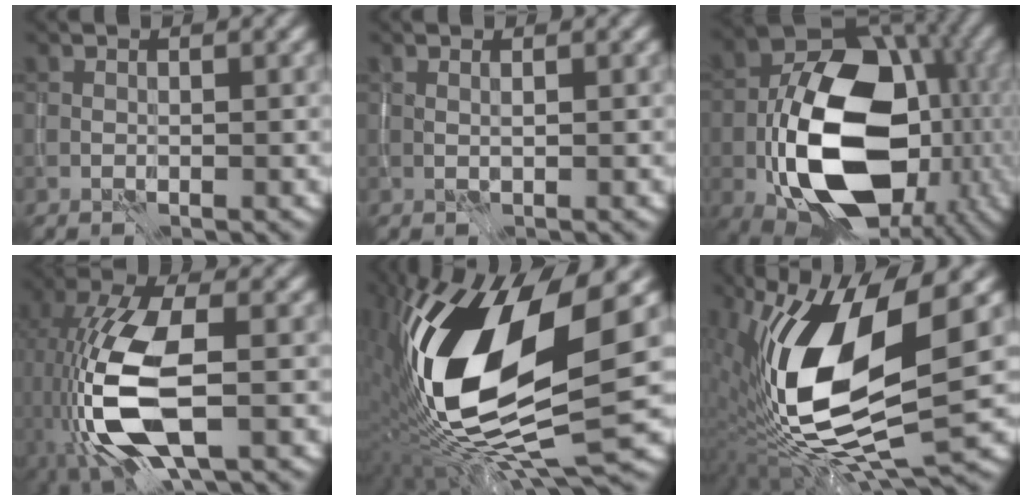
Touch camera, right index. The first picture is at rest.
{"total": 0.6, "force": [0.4, -0.1, 0.5], "torque": [-0.012, -0.001, 0.008]}
{"total": 16.7, "force": [-4.4, 10.8, 12.0], "torque": [-0.187, -0.019, -0.073]}
{"total": 10.9, "force": [-2.5, 4.6, 9.5], "torque": [-0.213, -0.002, -0.052]}
{"total": 17.1, "force": [0.5, 6.4, 15.9], "torque": [-0.319, 0.001, 0.010]}
{"total": 14.2, "force": [0.6, 5.2, 13.2], "torque": [-0.261, -0.011, 0.005]}